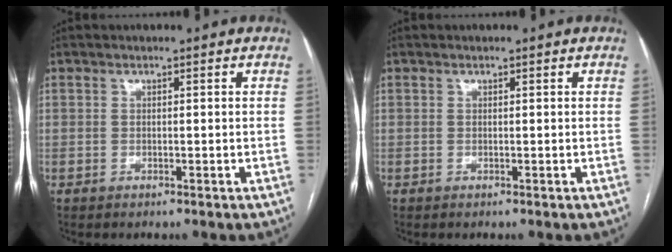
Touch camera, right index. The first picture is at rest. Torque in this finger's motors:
{"motor_torque": [0.03, 0.03, 0.04, 0.01]}